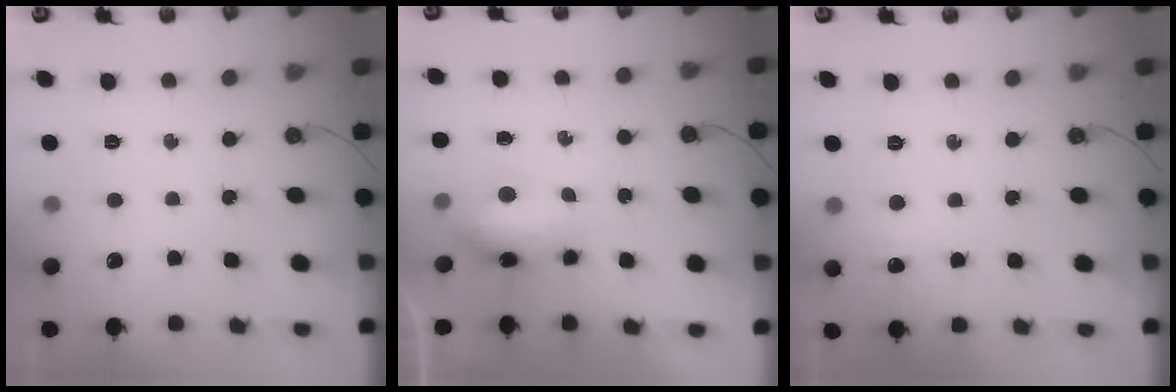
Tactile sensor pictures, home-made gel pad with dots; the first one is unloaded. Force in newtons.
{"total": 8.4, "press": 8.4, "slide": 0.6}
{"total": 4.8, "press": 4.7, "slide": 0.6}